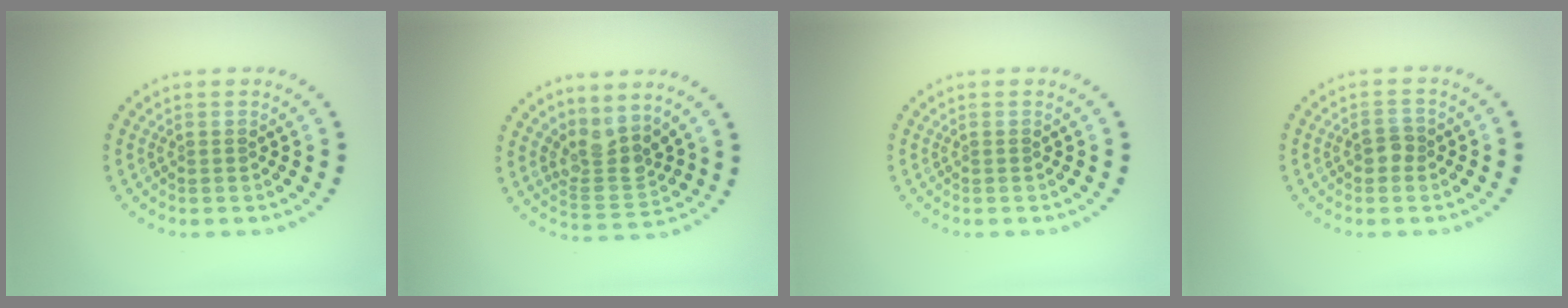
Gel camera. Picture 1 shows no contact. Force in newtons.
{"total": 3.3, "press": 2.6, "slide": 2.0}
{"total": 0.0}
{"total": 1.5, "press": 1.5, "slide": 0.4}